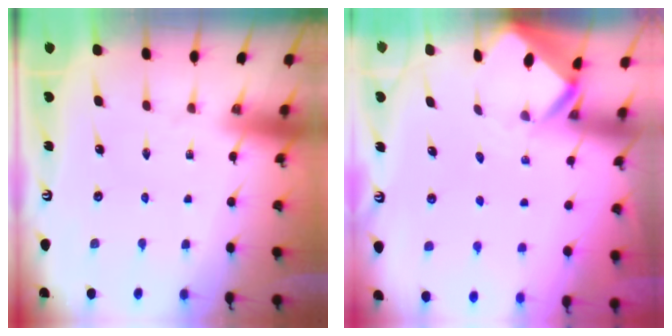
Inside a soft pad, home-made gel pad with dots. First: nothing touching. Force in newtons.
{"total": 2.8, "press": 2.8, "slide": 0.2}